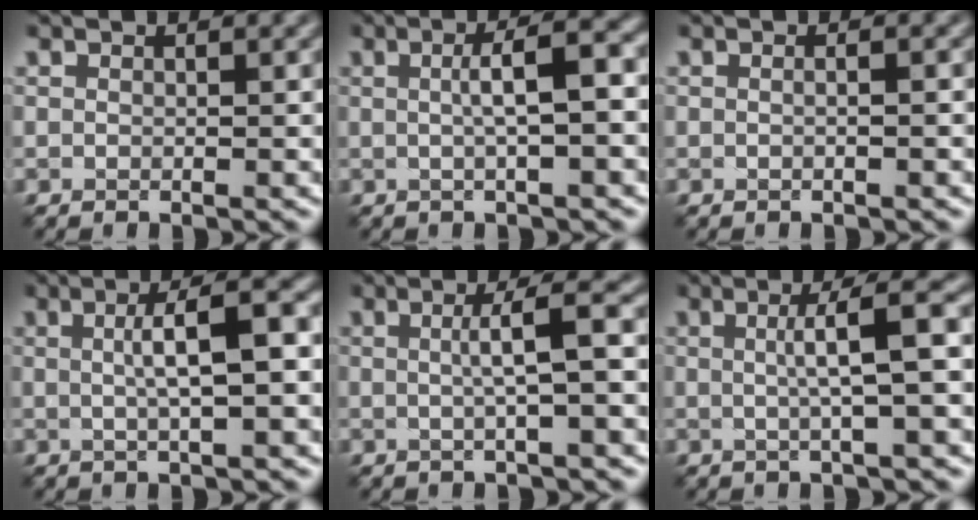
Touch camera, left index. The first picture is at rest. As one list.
[{"total": 4.4, "force": [0.3, 0.9, 4.3], "torque": [-0.064, 0.014, 0.003]}, {"total": 0.9, "force": [0.0, 0.3, 0.8], "torque": [-0.012, -0.007, -0.005]}, {"total": 5.7, "force": [0.6, 1.2, 5.5], "torque": [-0.079, 0.016, 0.006]}, {"total": 3.9, "force": [0.2, 0.7, 3.8], "torque": [-0.060, 0.011, -0.001]}, {"total": 4.9, "force": [0.4, 0.9, 4.8], "torque": [-0.069, 0.012, 0.002]}]